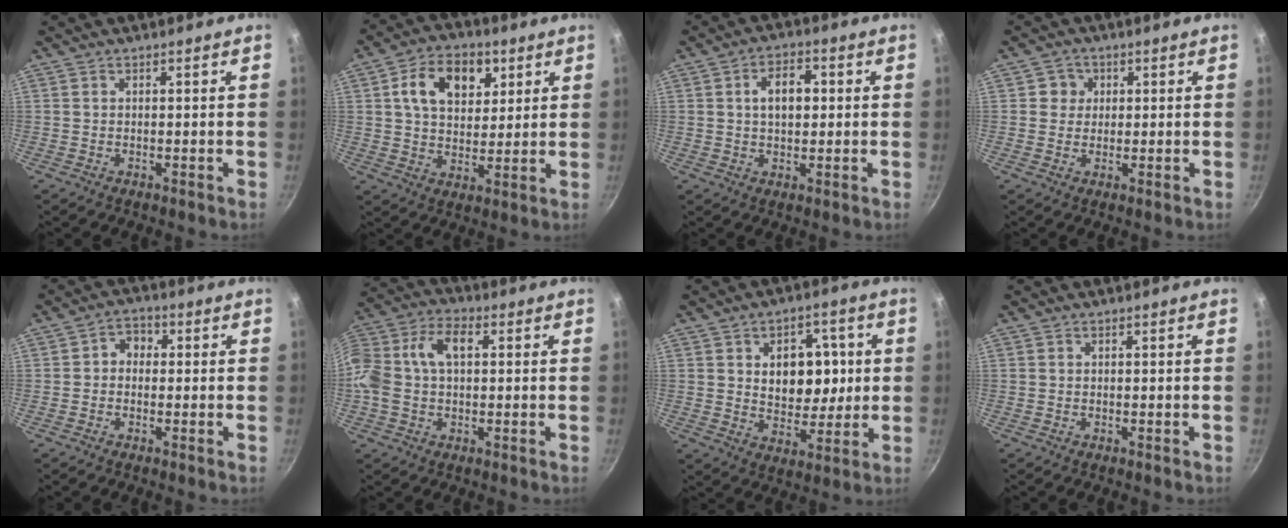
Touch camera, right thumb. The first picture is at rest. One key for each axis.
{"total": 12.9, "fx": 4.6, "fy": 8.5, "fz": 8.4, "tx": -0.109, "ty": -0.007, "tz": 0.076}
{"total": 6.8, "fx": 1.1, "fy": 4.1, "fz": 5.2, "tx": -0.069, "ty": 0.009, "tz": 0.014}
{"total": 3.4, "fx": 0.8, "fy": 3.2, "fz": 0.7, "tx": 0.013, "ty": 0.003, "tz": 0.006}
{"total": 3.9, "fx": 0.1, "fy": 3.2, "fz": 2.3, "tx": -0.015, "ty": 0.015, "tz": -0.012}
{"total": 13.1, "fx": 1.7, "fy": 8.1, "fz": 10.2, "tx": -0.221, "ty": 0.037, "tz": 0.029}
{"total": 11.8, "fx": 2.1, "fy": 8.1, "fz": 8.4, "tx": -0.064, "ty": -0.006, "tz": 0.037}
{"total": 0.0}